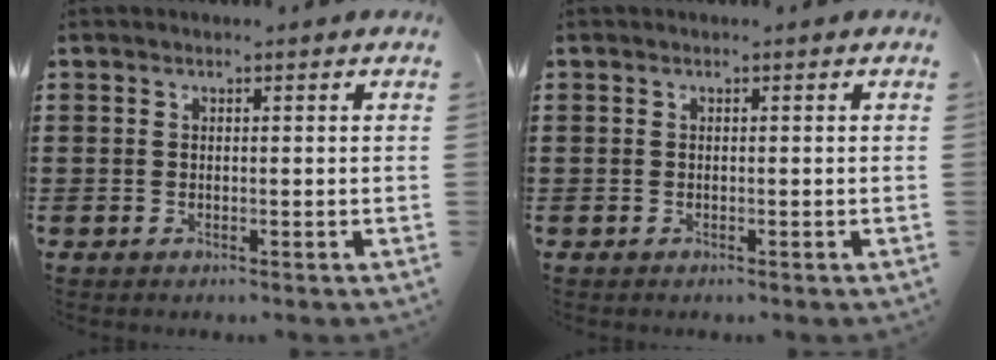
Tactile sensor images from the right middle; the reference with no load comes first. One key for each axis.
{"total": 0.0}